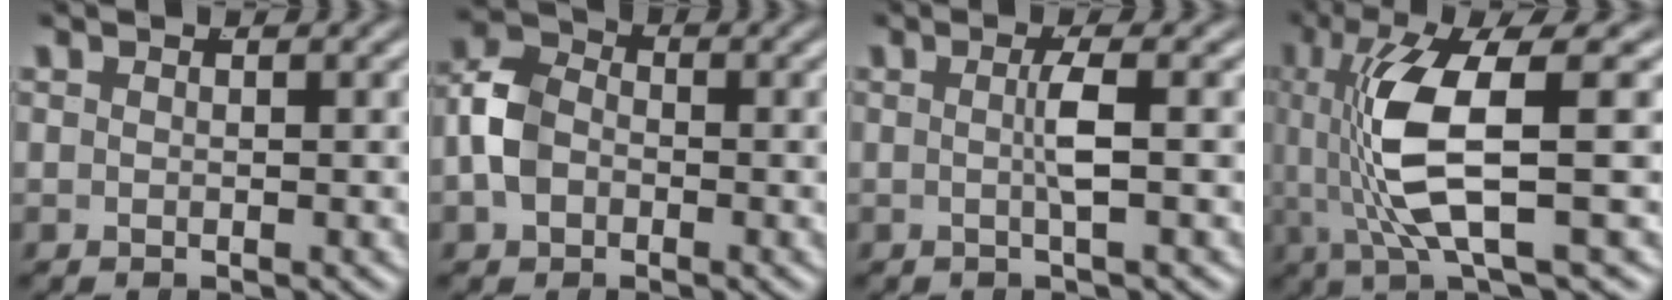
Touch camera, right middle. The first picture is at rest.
{"total": 4.6, "force": [-0.6, 3.8, 2.5], "torque": [-0.060, -0.007, -0.011]}
{"total": 2.0, "force": [-0.4, -0.7, 1.8], "torque": [-0.032, -0.001, -0.007]}
{"total": 7.3, "force": [0.3, 1.6, 7.2], "torque": [-0.157, -0.001, 0.010]}